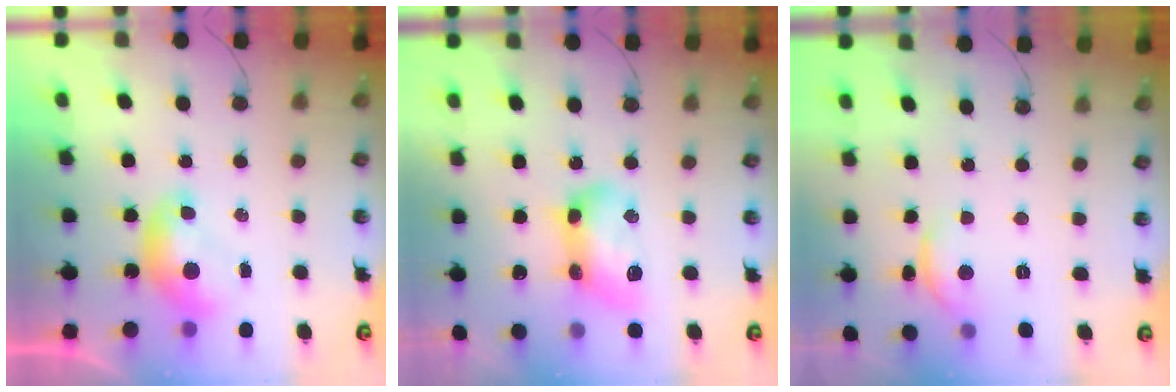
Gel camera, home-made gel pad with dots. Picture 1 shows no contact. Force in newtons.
{"total": 12.0, "press": 12.0, "slide": 0.5}
{"total": 1.7, "press": 1.6, "slide": 0.5}